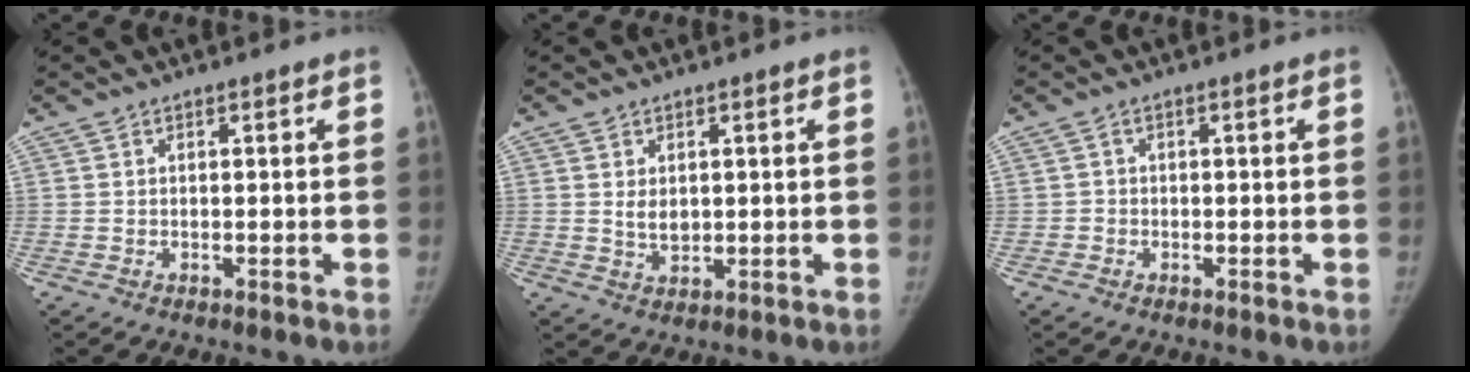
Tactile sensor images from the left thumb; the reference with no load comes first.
{"total": 3.2, "force": [0.7, 2.2, 2.2], "torque": [-0.028, -0.010, 0.019]}
{"total": 0.9, "force": [-0.4, 0.8, 0.0], "torque": [0.010, 0.005, -0.010]}